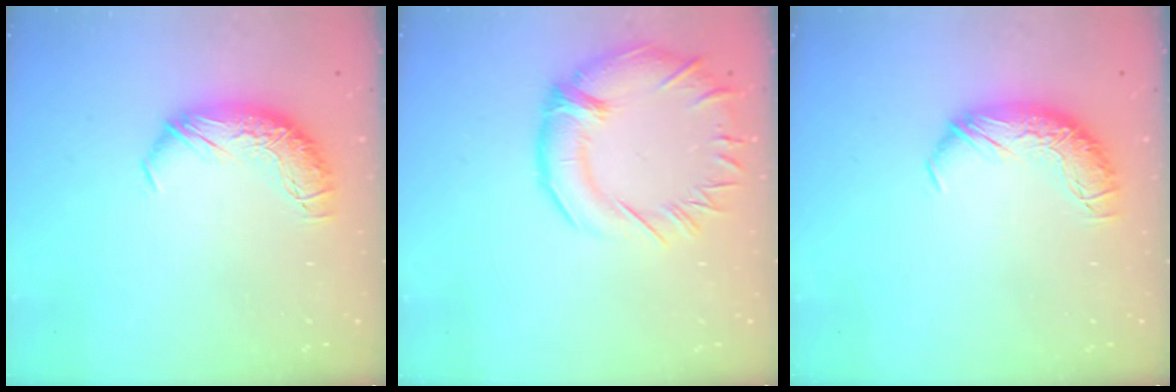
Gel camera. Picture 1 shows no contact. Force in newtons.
{"total": 6.1, "press": 5.9, "slide": 1.7}
{"total": 0.0}